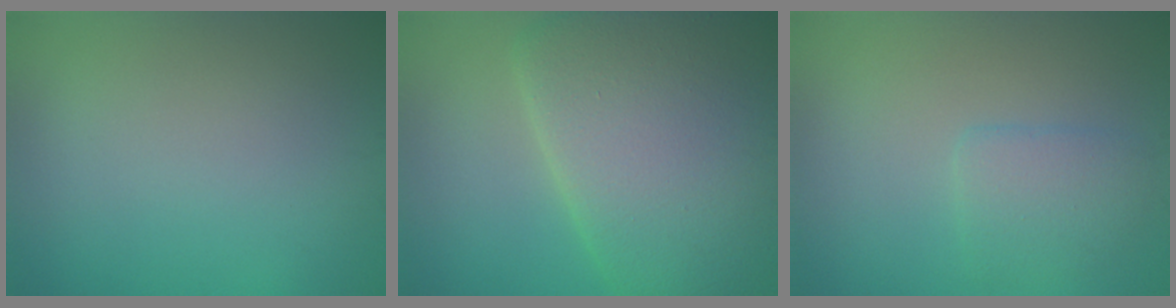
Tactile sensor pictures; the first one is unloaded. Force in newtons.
{"total": 12.8, "press": 12.8, "slide": 0.4}
{"total": 2.4, "press": 2.4, "slide": 0.2}